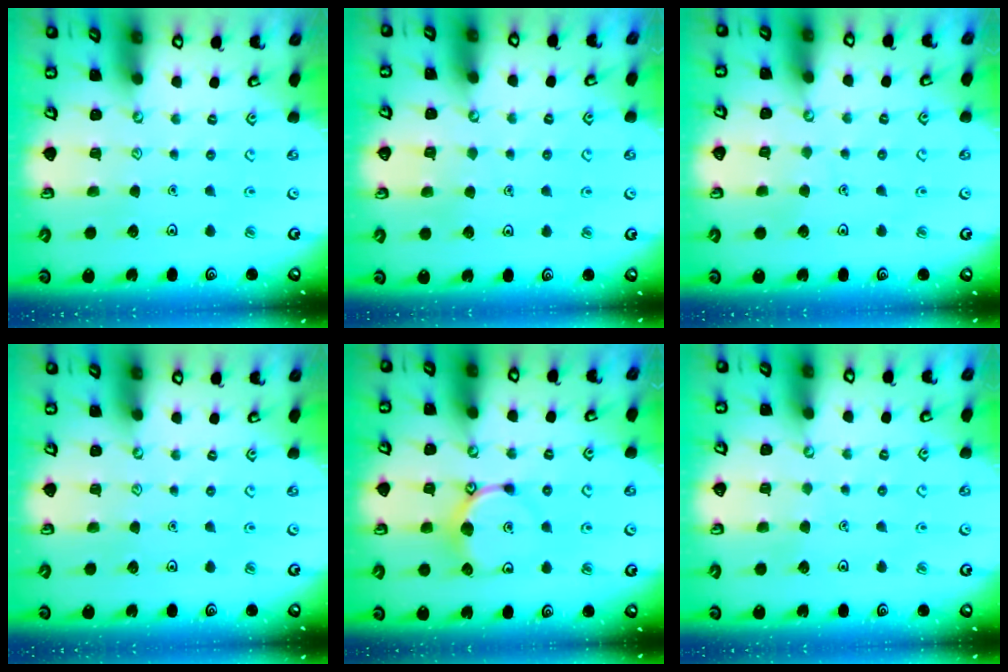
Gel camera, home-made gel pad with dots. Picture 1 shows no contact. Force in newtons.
{"total": 3.5, "press": 3.5, "slide": 0.2}
{"total": 2.8, "press": 2.8, "slide": 0.1}
{"total": 0.0}
{"total": 9.4, "press": 9.4, "slide": 0.6}
{"total": 1.3, "press": 1.3, "slide": 0.1}